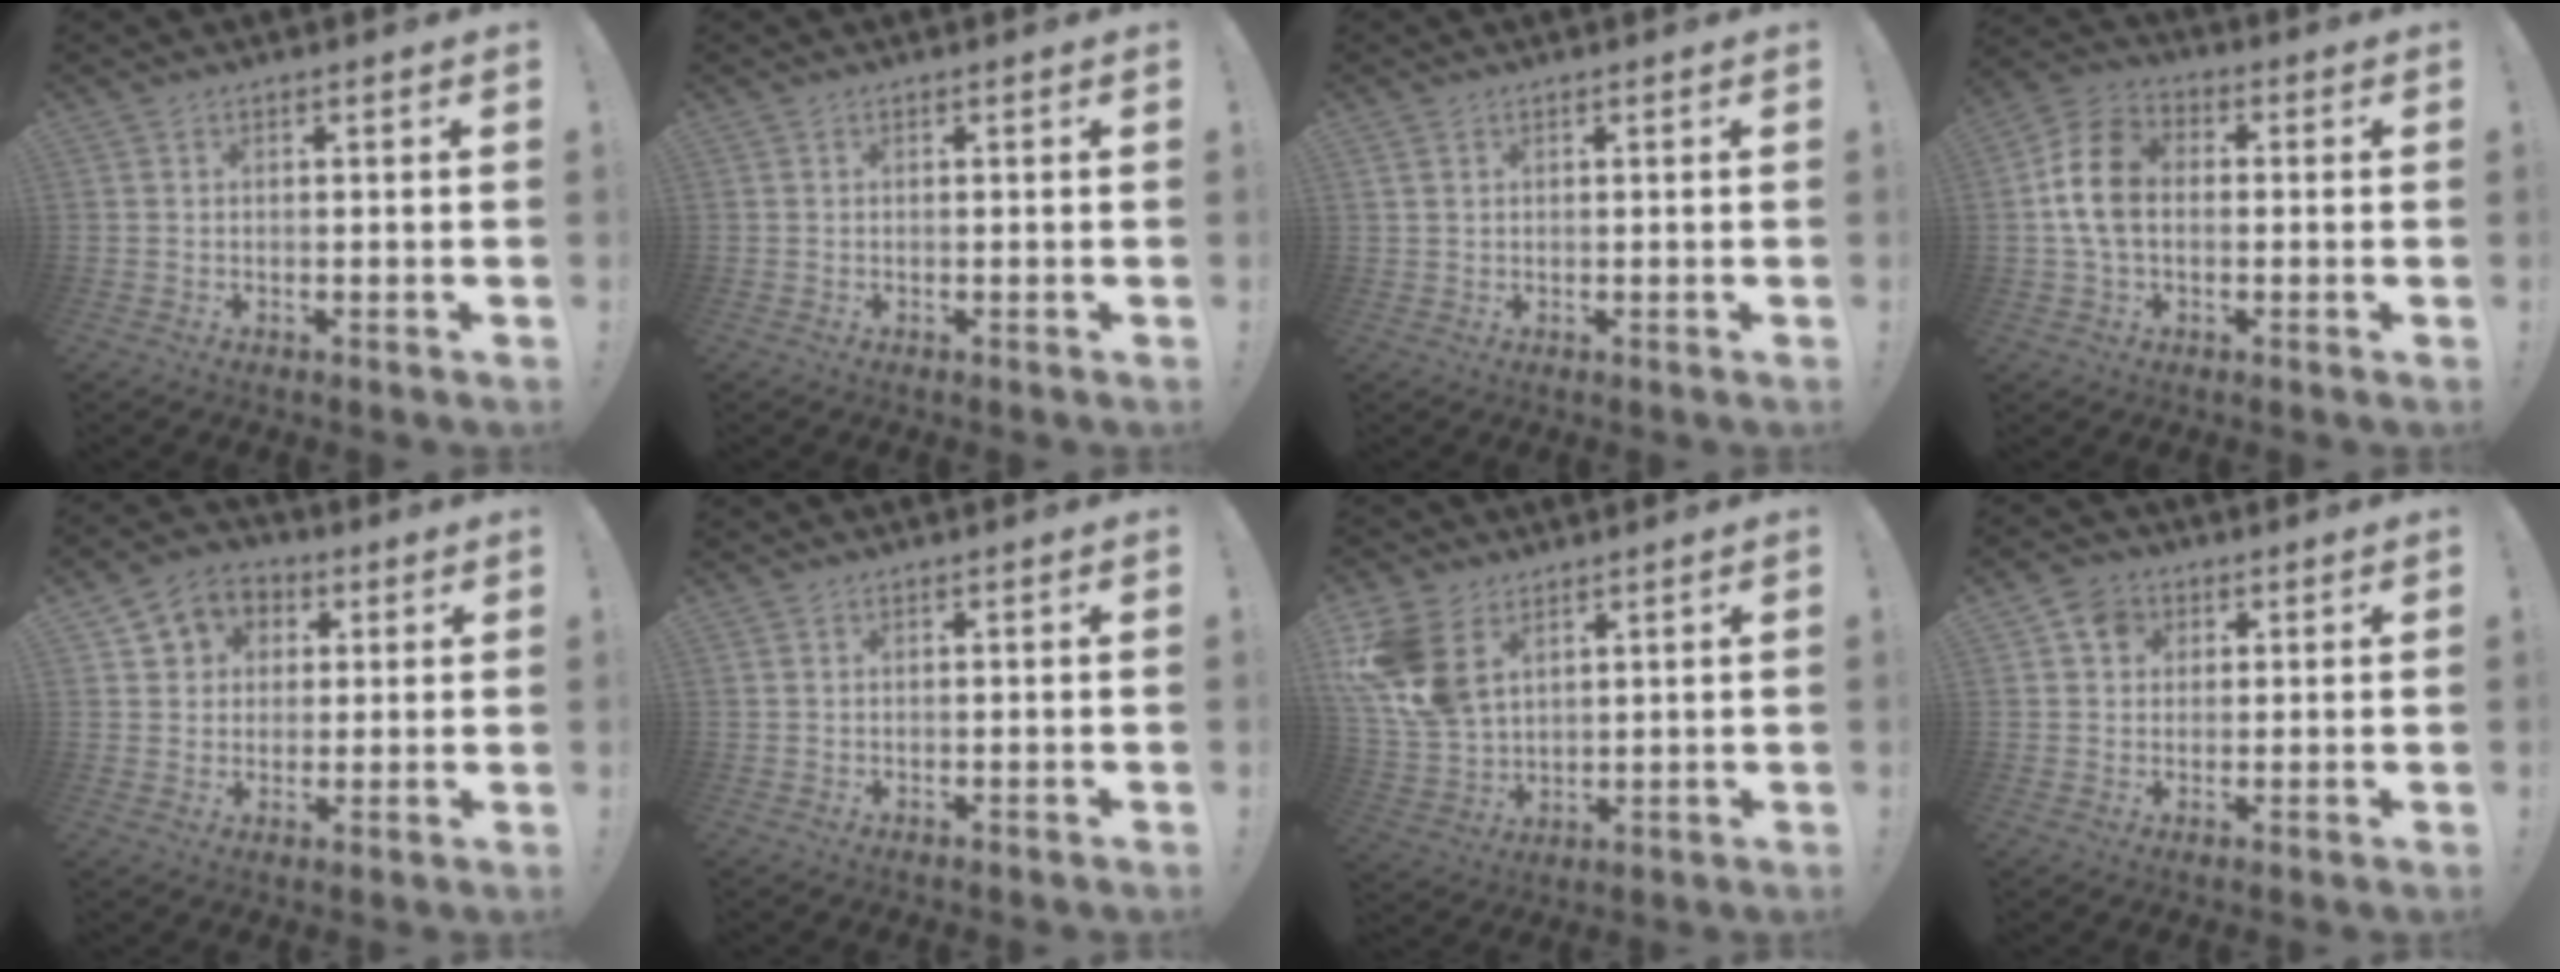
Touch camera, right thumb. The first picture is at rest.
{"total": 0.0}
{"total": 1.4, "force": [0.6, 1.1, 0.5], "torque": [-0.007, 0.001, 0.012]}
{"total": 12.8, "force": [-0.2, 9.1, 9.1], "torque": [-0.160, 0.016, 0.001]}
{"total": 7.5, "force": [1.6, 7.0, 1.9], "torque": [-0.023, -0.004, 0.036]}
{"total": 0.0}
{"total": 13.8, "force": [5.7, 9.4, 8.3], "torque": [-0.171, -0.026, 0.115]}
{"total": 5.9, "force": [1.9, 5.2, 2.2], "torque": [-0.031, 0.001, 0.036]}